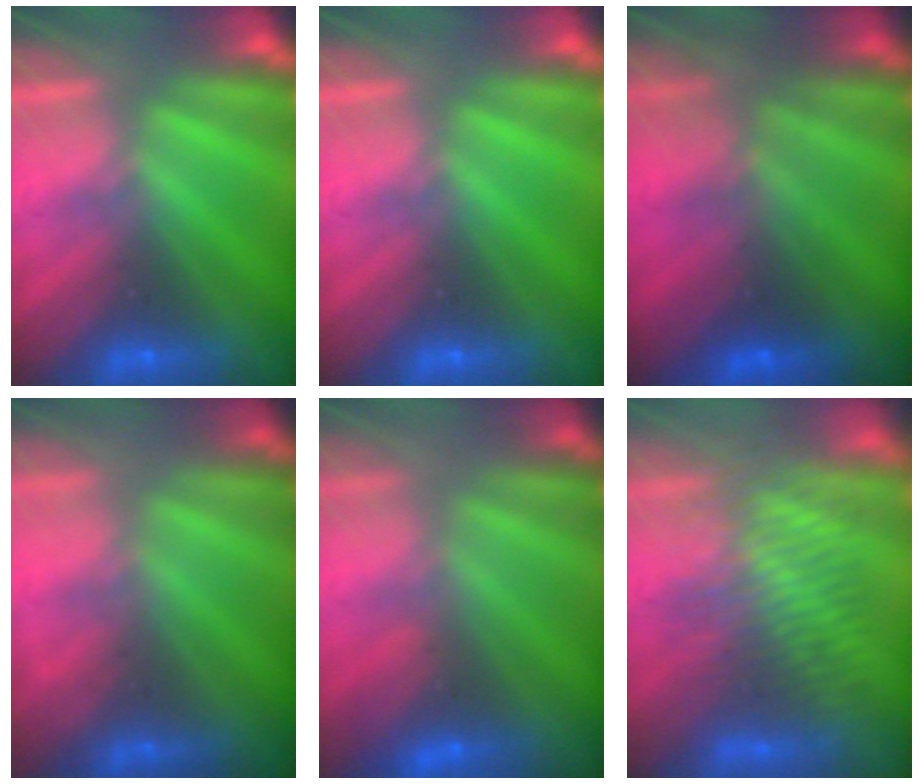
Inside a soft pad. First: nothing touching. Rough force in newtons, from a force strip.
{"total": 0.0}
{"total": 7.5}
{"total": 1.7}
{"total": 2.9}
{"total": 3.8}